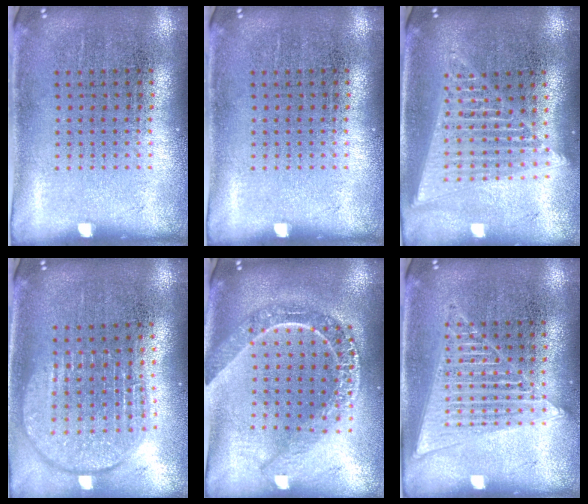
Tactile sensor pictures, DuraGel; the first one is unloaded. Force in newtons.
{"total": 0.0}
{"total": 1.8, "press": 1.6, "slide": 0.8}
{"total": 1.9, "press": 1.5, "slide": 1.1}
{"total": 2.2, "press": 1.8, "slide": 1.1}
{"total": 2.7, "press": 2.7, "slide": 0.4}